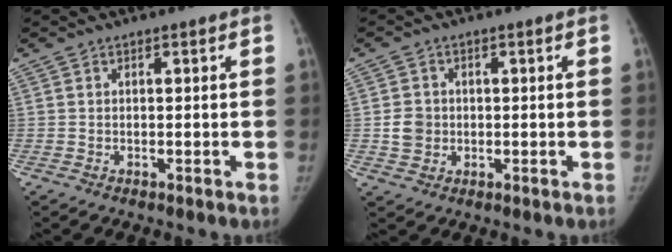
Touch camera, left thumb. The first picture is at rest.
{"total": 4.2, "force": [-0.1, 3.9, 1.7], "torque": [-0.014, 0.004, 0.001]}